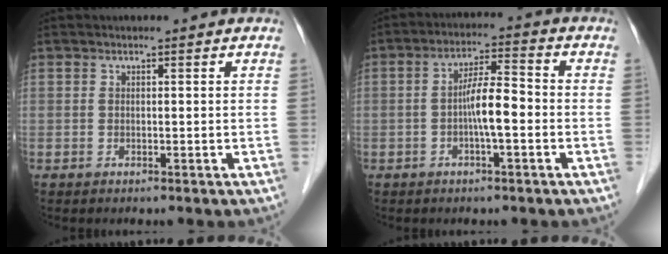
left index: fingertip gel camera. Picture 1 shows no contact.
{"total": 6.2, "force": [-1.4, 0.9, 6.0], "torque": [-0.110, 0.012, -0.027]}